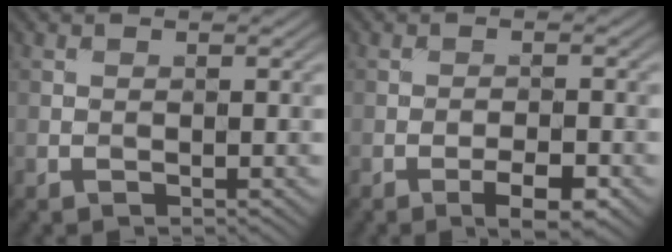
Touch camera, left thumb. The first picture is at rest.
{"total": 3.7, "force": [-2.0, 1.0, 2.9], "torque": [-0.048, 0.003, -0.031]}